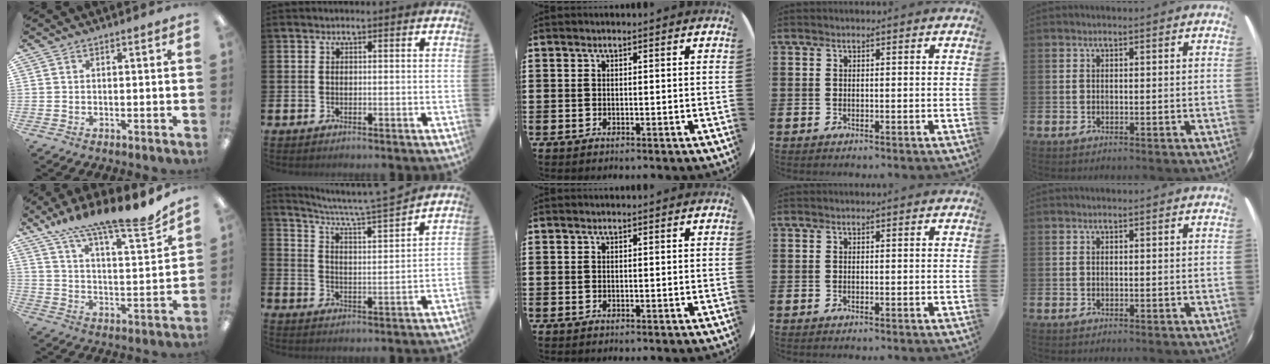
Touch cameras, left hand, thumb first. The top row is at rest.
{"thumb": {"total": 15.6, "force": [14.0, 1.8, 6.7], "torque": [-0.117, -0.107, 0.236]}, "index": {"total": 6.9, "force": [6.5, -0.1, 2.3], "torque": [-0.067, -0.057, 0.106]}}